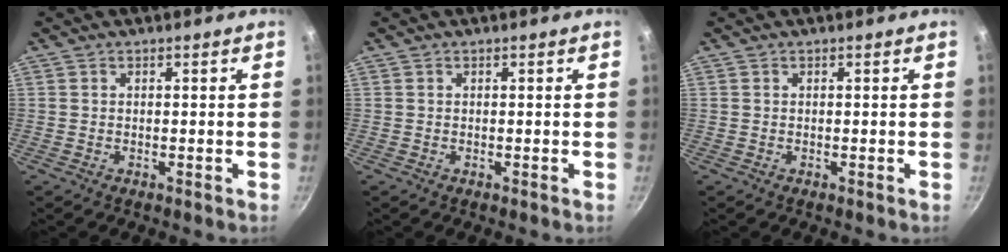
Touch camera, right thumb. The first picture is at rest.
{"total": 0.0}
{"total": 0.0}